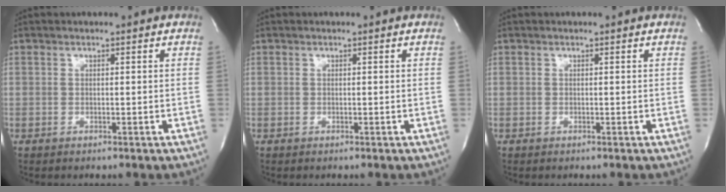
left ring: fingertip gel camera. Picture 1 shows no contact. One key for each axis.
{"total": 0.0}
{"total": 0.0}